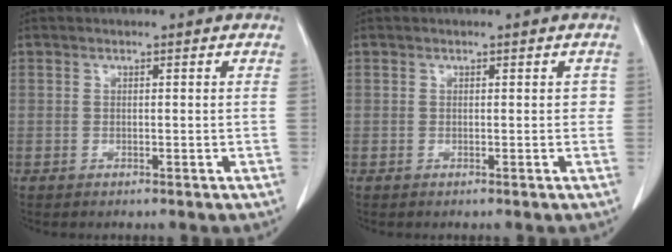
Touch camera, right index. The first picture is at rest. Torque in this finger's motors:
{"motor_torque": [0.05, -0.02, 0.01, 0.00]}